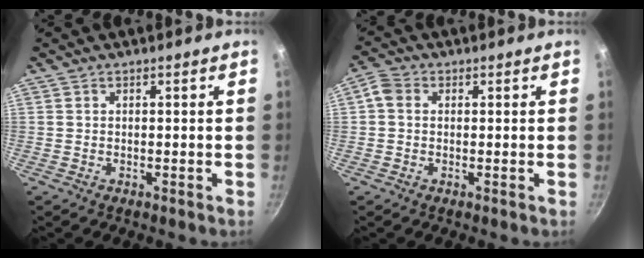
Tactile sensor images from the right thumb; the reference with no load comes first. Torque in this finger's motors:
{"motor_torque": [0.13, 0.49, 0.42, -0.48, 0.04]}